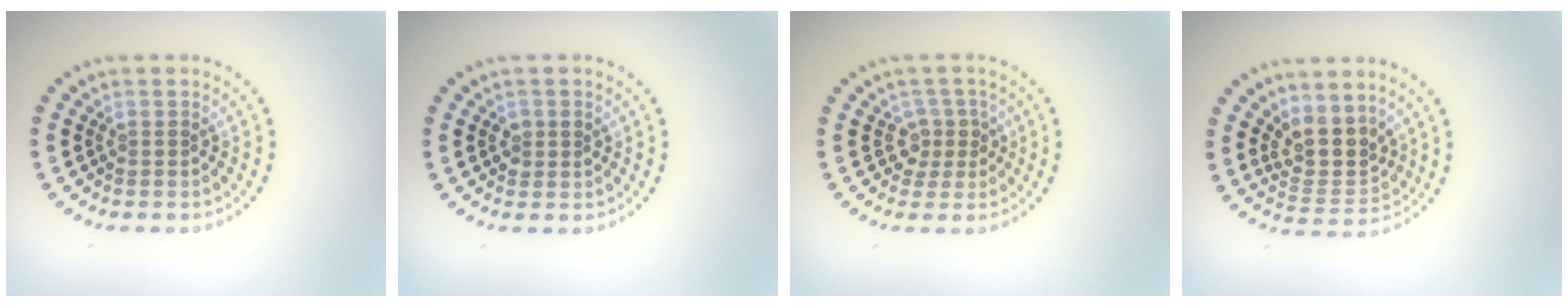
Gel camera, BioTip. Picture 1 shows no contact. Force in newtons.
{"total": 1.2, "press": 1.2, "slide": 0.1}
{"total": 2.1, "press": 1.6, "slide": 1.3}
{"total": 3.8, "press": 3.0, "slide": 2.4}